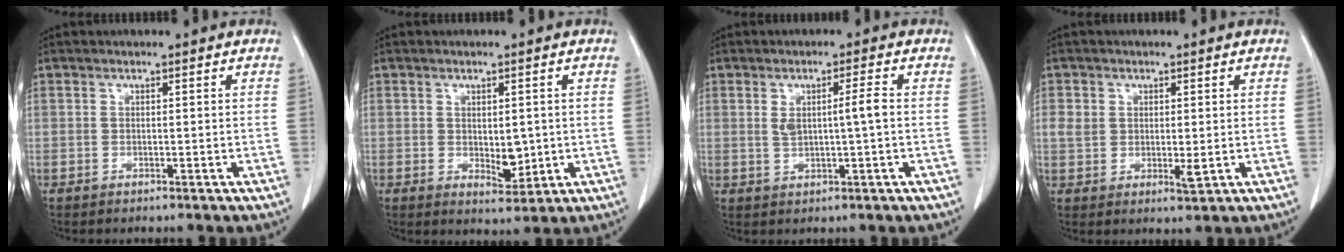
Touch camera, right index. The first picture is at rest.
{"total": 3.8, "force": [-0.1, 2.1, 3.2], "torque": [-0.045, -0.010, 0.009]}
{"total": 3.9, "force": [0.4, 0.2, 3.9], "torque": [-0.070, 0.001, 0.012]}
{"total": 4.3, "force": [0.4, 2.6, 3.4], "torque": [-0.054, -0.003, 0.013]}